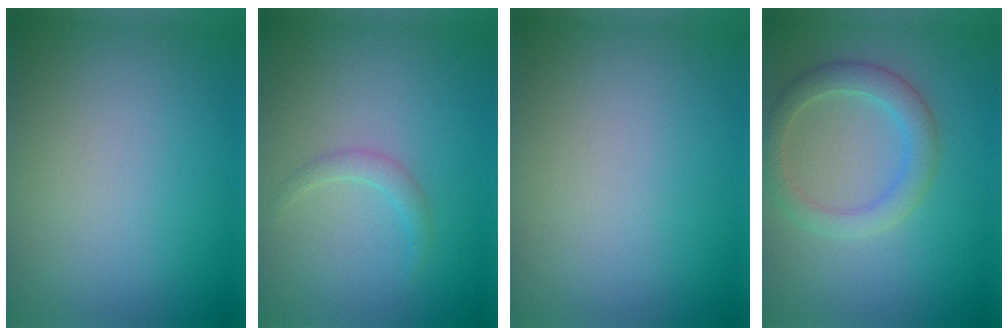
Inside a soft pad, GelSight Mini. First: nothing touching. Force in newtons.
{"total": 1.2, "press": 1.2, "slide": 0.0}
{"total": 0.0}
{"total": 3.2, "press": 3.2, "slide": 0.1}